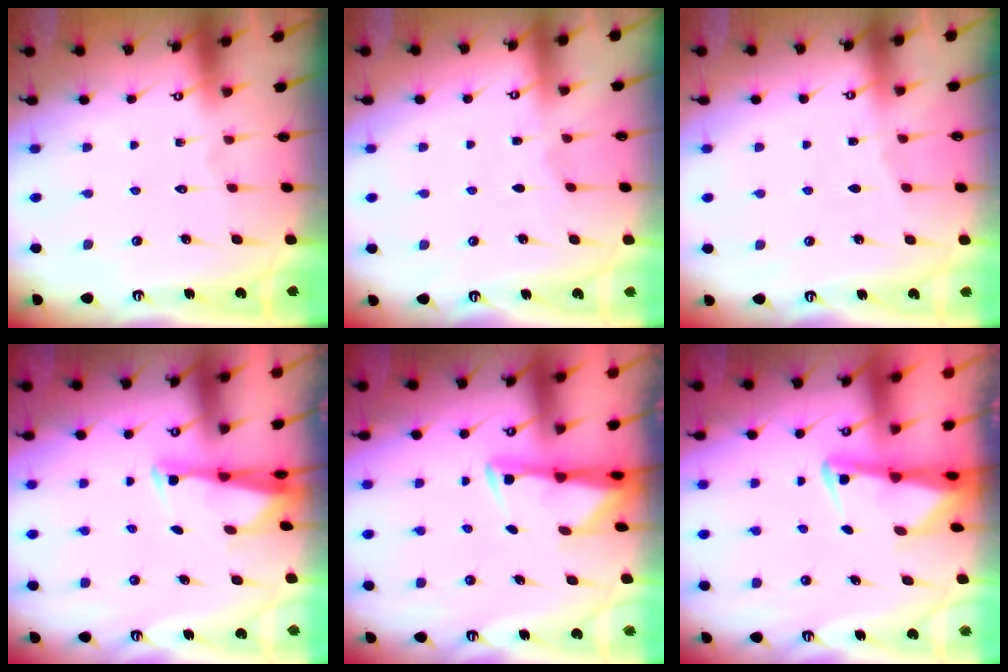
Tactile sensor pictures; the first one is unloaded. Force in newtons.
{"total": 2.8, "press": 2.8, "slide": 0.3}
{"total": 2.1, "press": 2.1, "slide": 0.3}
{"total": 2.8, "press": 2.7, "slide": 0.7}
{"total": 3.0, "press": 2.9, "slide": 0.5}
{"total": 2.5, "press": 2.4, "slide": 0.6}